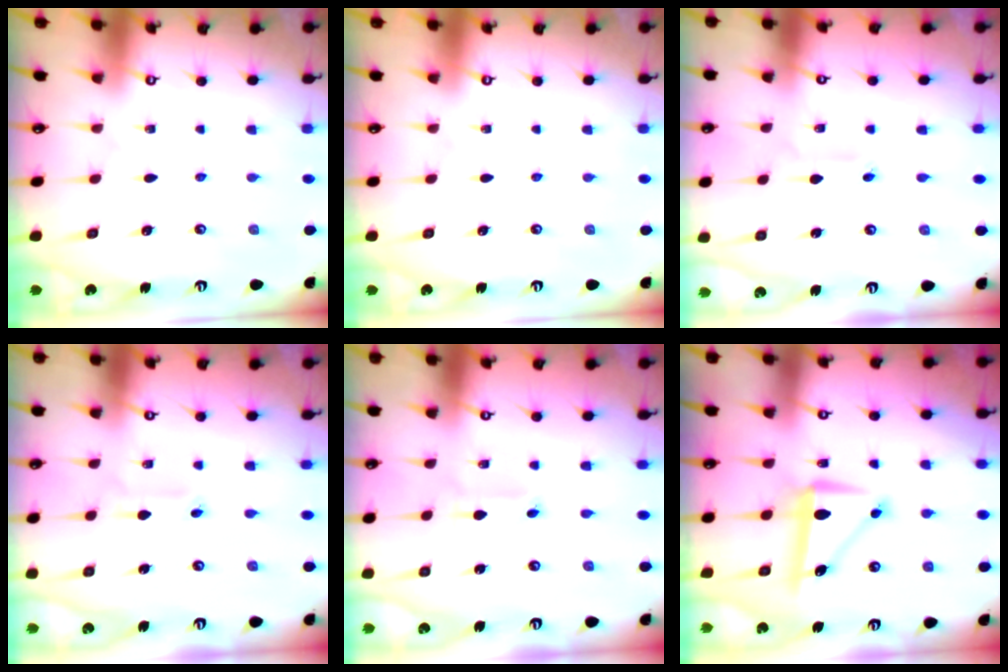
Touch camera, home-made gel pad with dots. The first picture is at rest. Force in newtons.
{"total": 0.0}
{"total": 1.9, "press": 1.8, "slide": 0.4}
{"total": 3.0, "press": 2.8, "slide": 1.0}
{"total": 2.9, "press": 2.9, "slide": 0.2}
{"total": 7.7, "press": 7.6, "slide": 0.9}